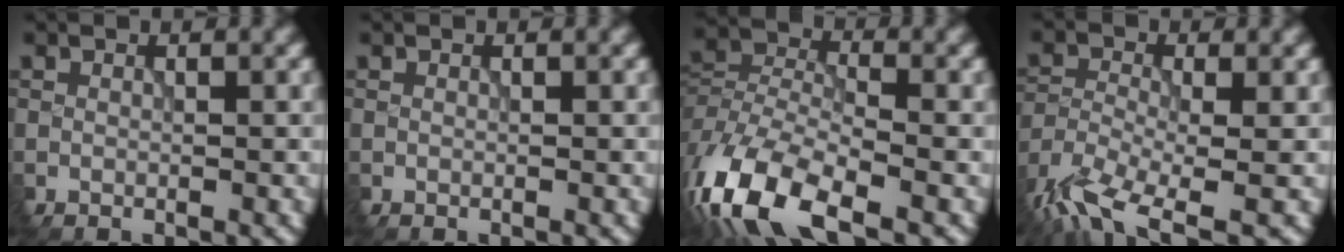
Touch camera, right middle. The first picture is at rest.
{"total": 0.0}
{"total": 10.6, "force": [-6.7, 4.3, 7.0], "torque": [-0.137, -0.014, -0.142]}
{"total": 7.4, "force": [-5.8, 1.6, 4.3], "torque": [-0.084, -0.012, -0.119]}